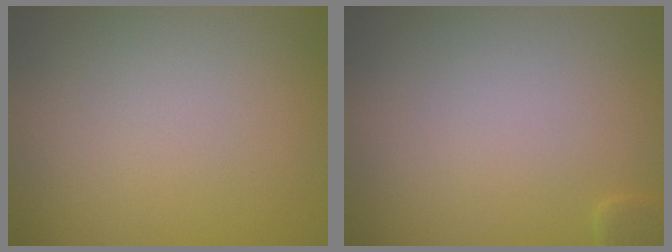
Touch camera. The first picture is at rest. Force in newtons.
{"total": 0.8, "press": 0.8, "slide": 0.1}